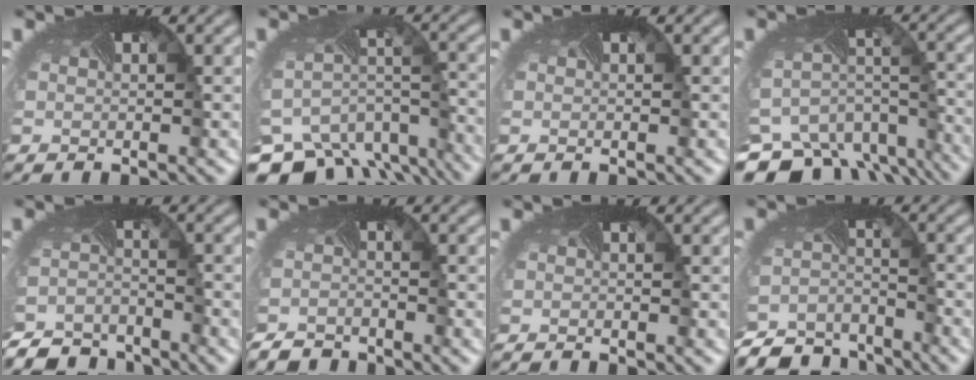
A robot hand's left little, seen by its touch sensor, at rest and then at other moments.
{"total": 12.7, "force": [-10.0, 6.1, 4.9], "torque": [-0.104, -0.035, -0.119]}
{"total": 0.0}
{"total": 12.9, "force": [-10.1, 6.4, 4.8], "torque": [-0.091, -0.031, -0.122]}
{"total": 6.0, "force": [-5.8, 1.4, 0.1], "torque": [-0.006, -0.023, -0.104]}
{"total": 2.9, "force": [-2.8, 0.6, -0.2], "torque": [0.000, -0.018, -0.056]}
{"total": 0.9, "force": [-0.8, -0.4, -0.1], "torque": [-0.002, -0.010, -0.014]}
{"total": 7.0, "force": [-6.7, 1.9, 0.8], "torque": [-0.019, -0.021, -0.118]}